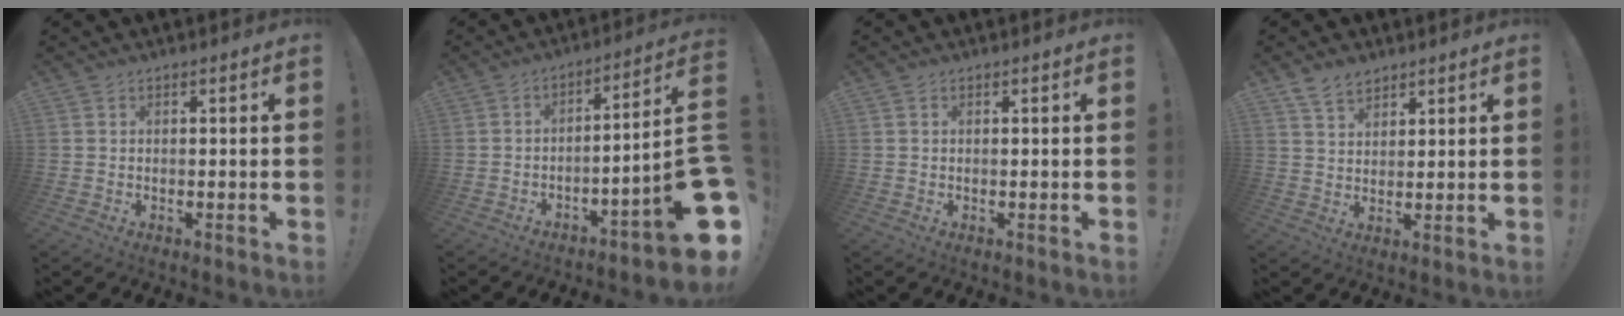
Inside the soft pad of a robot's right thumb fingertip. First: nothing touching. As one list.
[{"total": 12.0, "force": [-4.9, 0.7, 11.0], "torque": [-0.137, 0.006, -0.084]}, {"total": 0.0}, {"total": 5.9, "force": [4.6, 3.1, 2.0], "torque": [-0.039, -0.021, 0.088]}]